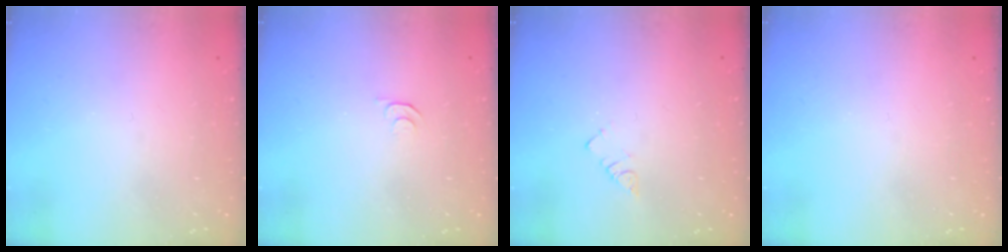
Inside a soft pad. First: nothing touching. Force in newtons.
{"total": 3.9, "press": 3.8, "slide": 0.5}
{"total": 2.3, "press": 2.3, "slide": 0.4}
{"total": 0.0}